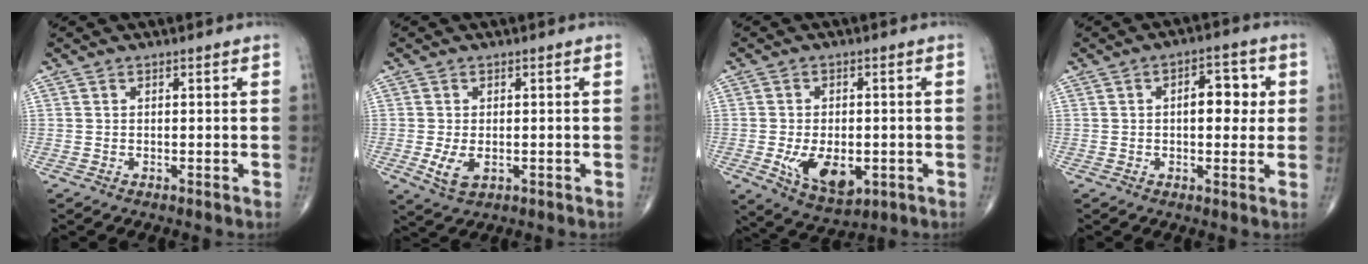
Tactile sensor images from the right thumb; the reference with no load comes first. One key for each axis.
{"total": 4.2, "fx": -0.9, "fy": 2.5, "fz": 3.3, "tx": -0.068, "ty": -0.010, "tz": -0.009}
{"total": 10.1, "fx": -2.6, "fy": 5.8, "fz": 7.8, "tx": -0.112, "ty": -0.005, "tz": -0.028}
{"total": 6.9, "fx": 0.9, "fy": 3.7, "fz": 5.8, "tx": -0.049, "ty": 0.005, "tz": 0.006}